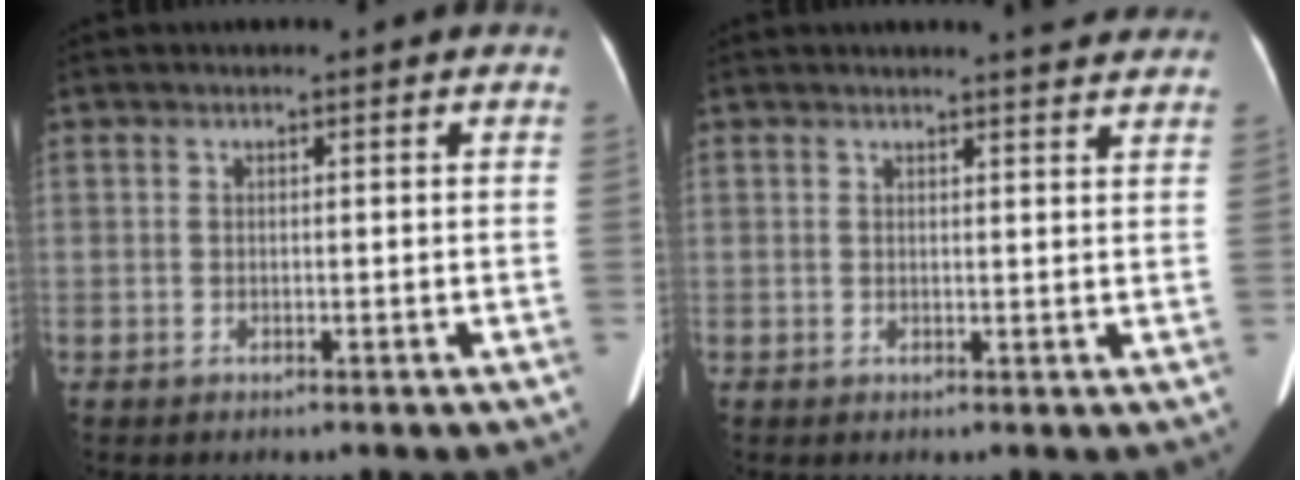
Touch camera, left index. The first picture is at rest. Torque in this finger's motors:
{"motor_torque": [0.23, -0.66, 0.00, 0.04]}